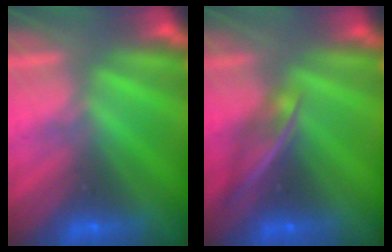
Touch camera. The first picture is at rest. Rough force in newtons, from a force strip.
{"total": 7.4}